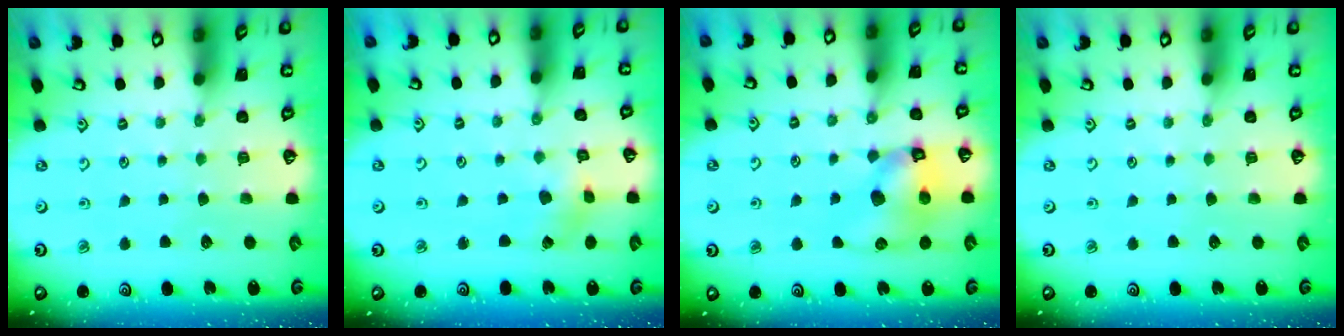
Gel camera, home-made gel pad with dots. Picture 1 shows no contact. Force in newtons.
{"total": 1.7, "press": 1.7, "slide": 0.2}
{"total": 11.0, "press": 10.9, "slide": 1.7}
{"total": 0.0}